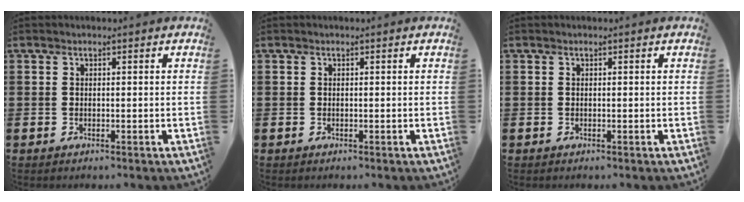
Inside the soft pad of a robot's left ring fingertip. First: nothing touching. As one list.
[{"total": 0.0}, {"total": 0.0}]